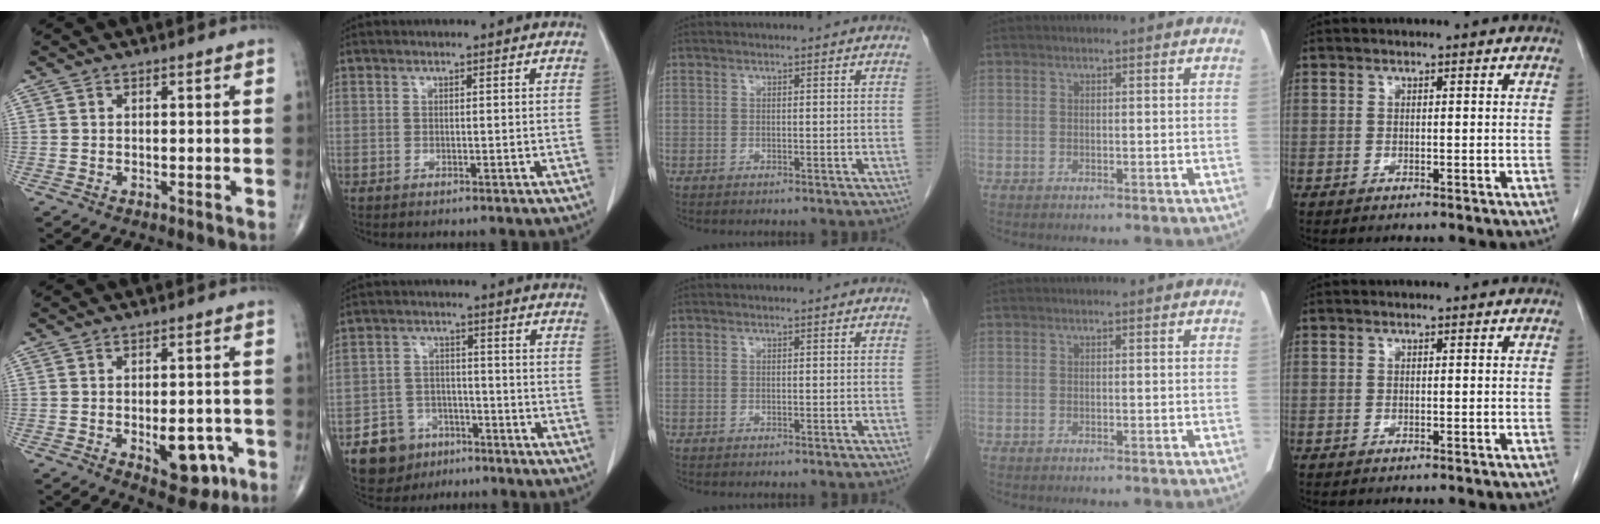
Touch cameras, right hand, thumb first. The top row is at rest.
{"thumb": {"total": 8.8, "force": [-2.9, 4.6, 6.9], "torque": [-0.068, 0.011, -0.028]}, "index": {"total": 7.5, "force": [-4.4, 5.9, 1.3], "torque": [-0.025, 0.013, -0.065]}}